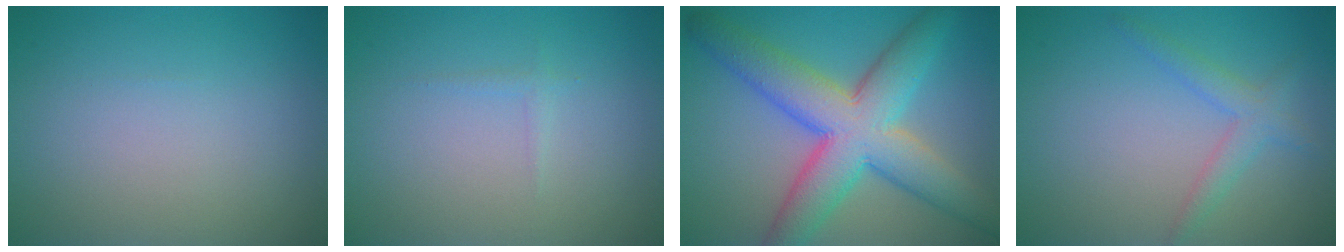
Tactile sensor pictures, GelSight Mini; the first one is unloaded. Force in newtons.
{"total": 0.6, "press": 0.6, "slide": 0.0}
{"total": 9.7, "press": 9.7, "slide": 0.3}
{"total": 2.3, "press": 2.3, "slide": 0.1}